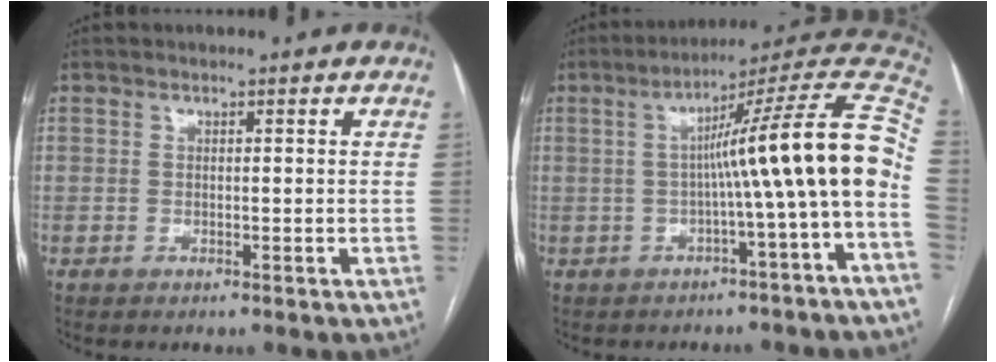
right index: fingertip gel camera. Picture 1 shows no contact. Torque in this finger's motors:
{"motor_torque": [1.69, -0.45, 1.01, 0.21]}